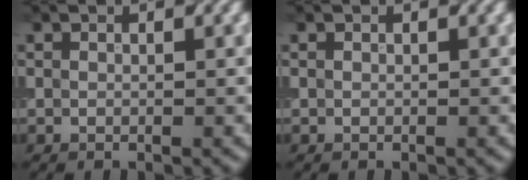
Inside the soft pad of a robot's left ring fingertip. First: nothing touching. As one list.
[{"total": 0.0}]